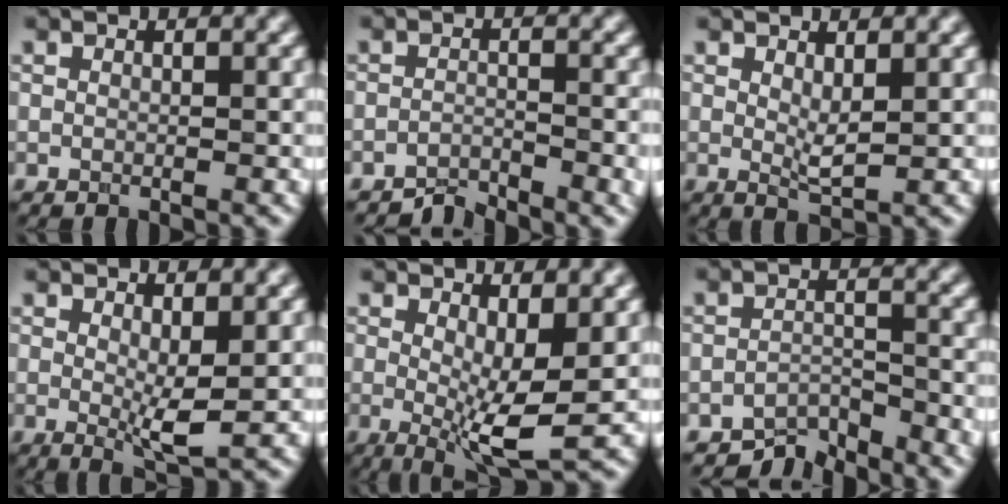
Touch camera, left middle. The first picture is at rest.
{"total": 2.7, "force": [-2.3, 0.6, 1.2], "torque": [-0.018, 0.000, -0.046]}
{"total": 1.8, "force": [0.8, 0.5, 1.6], "torque": [-0.032, -0.007, 0.018]}
{"total": 3.2, "force": [0.3, 0.7, 3.1], "torque": [-0.054, -0.012, 0.008]}
{"total": 5.9, "force": [-0.1, 1.5, 5.8], "torque": [-0.094, -0.018, 0.002]}
{"total": 3.0, "force": [-2.9, 0.7, 0.7], "torque": [-0.004, 0.006, -0.056]}